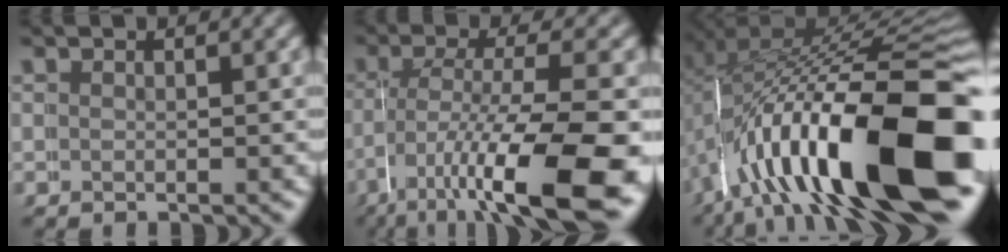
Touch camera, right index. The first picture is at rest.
{"total": 9.8, "force": [-3.9, 3.2, 8.4], "torque": [-0.143, -0.029, -0.049]}
{"total": 19.2, "force": [-5.3, 9.1, 16.0], "torque": [-0.263, -0.031, -0.064]}